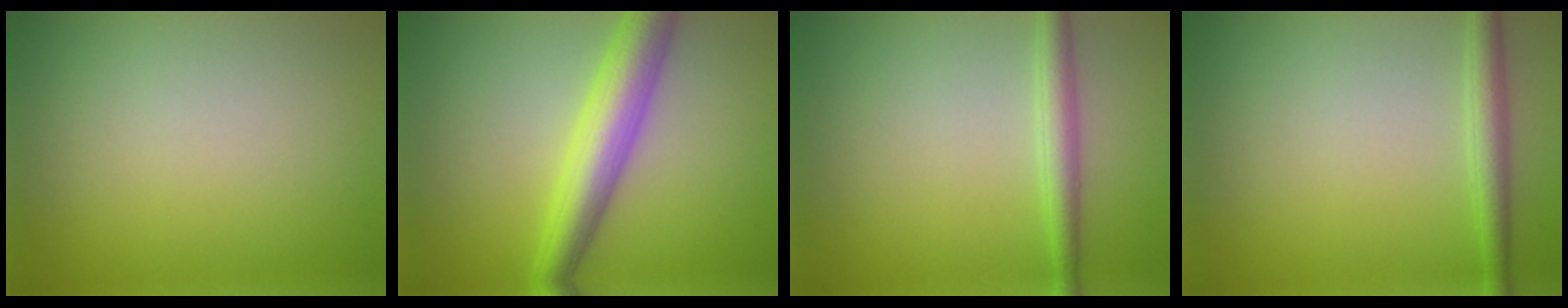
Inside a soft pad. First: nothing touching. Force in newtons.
{"total": 5.8, "press": 5.8, "slide": 0.1}
{"total": 2.4, "press": 2.4, "slide": 0.1}
{"total": 2.2, "press": 2.2, "slide": 0.0}